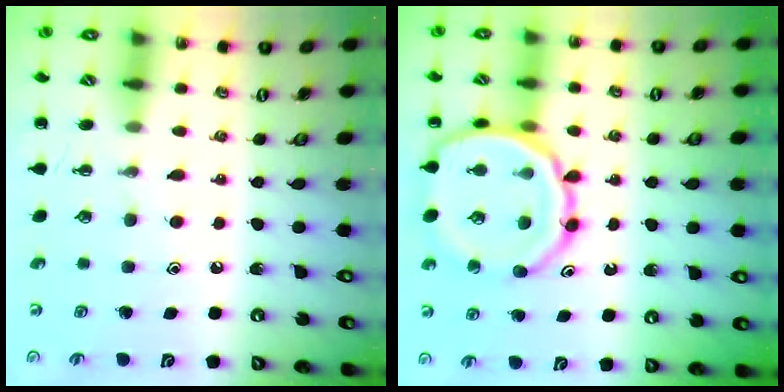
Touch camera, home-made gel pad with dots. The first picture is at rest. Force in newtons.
{"total": 13.8, "press": 13.8, "slide": 1.4}